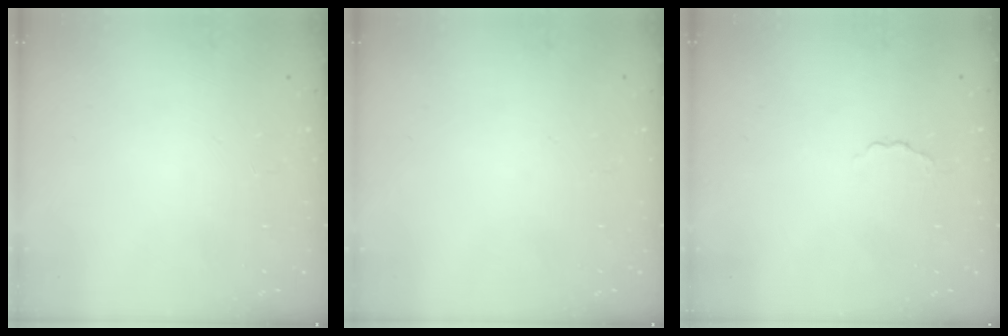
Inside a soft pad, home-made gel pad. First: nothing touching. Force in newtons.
{"total": 0.0}
{"total": 1.7, "press": 1.6, "slide": 0.5}